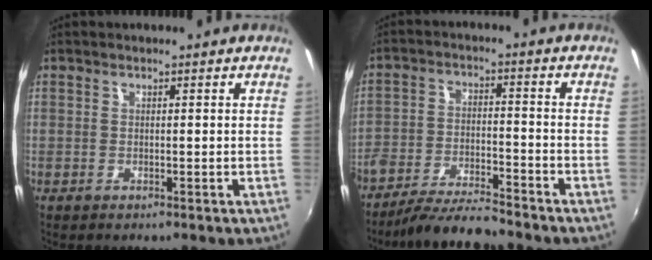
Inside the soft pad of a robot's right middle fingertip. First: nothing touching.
{"total": 10.5, "force": [-9.4, 1.3, 4.4], "torque": [-0.102, -0.013, -0.167]}